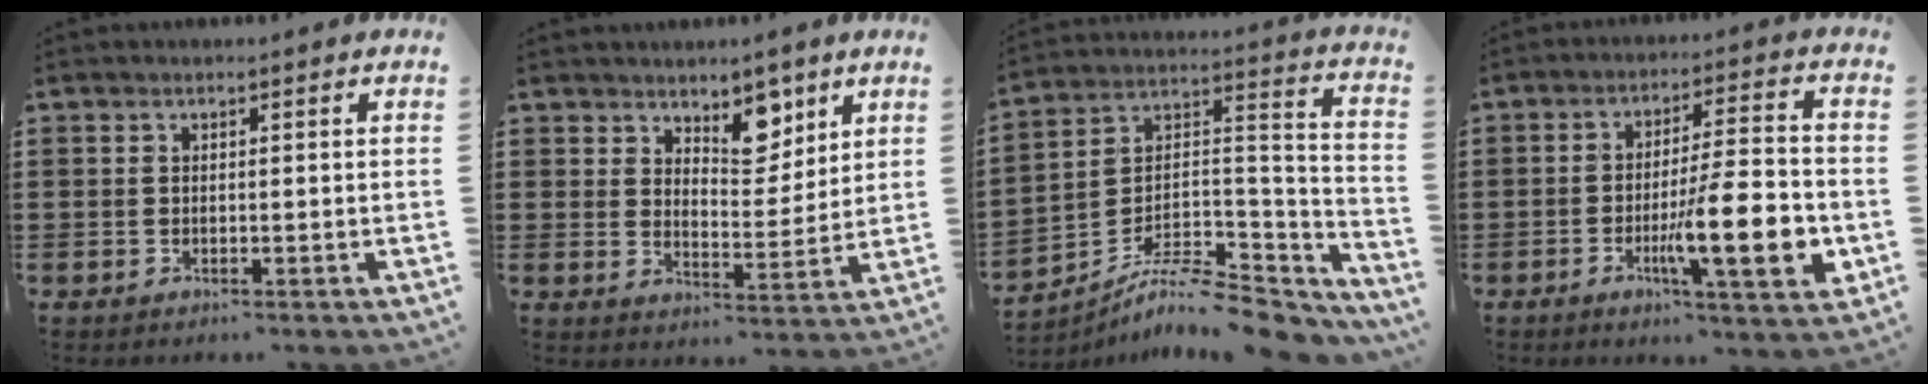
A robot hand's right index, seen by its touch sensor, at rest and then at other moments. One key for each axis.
{"total": 7.0, "fx": 5.0, "fy": 3.7, "fz": 3.3, "tx": -0.052, "ty": -0.016, "tz": 0.086}
{"total": 9.2, "fx": -7.9, "fy": 2.2, "fz": 4.2, "tx": -0.068, "ty": 0.011, "tz": -0.153}
{"total": 13.4, "fx": -4.0, "fy": 2.6, "fz": 12.5, "tx": -0.197, "ty": -0.009, "tz": -0.069}